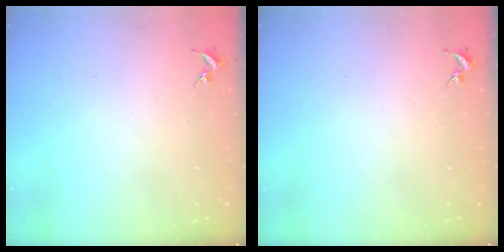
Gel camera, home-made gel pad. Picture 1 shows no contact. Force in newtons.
{"total": 0.0}